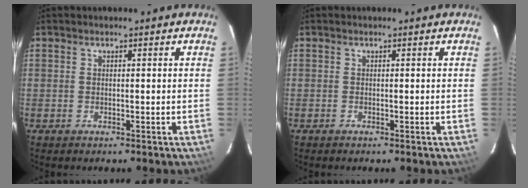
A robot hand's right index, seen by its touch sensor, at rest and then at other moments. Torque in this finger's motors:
{"motor_torque": [0.16, 0.10, 0.03, 0.01]}